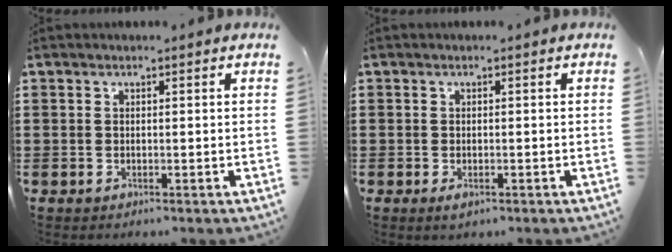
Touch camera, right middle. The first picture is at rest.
{"total": 0.7, "force": [-0.4, 0.3, 0.4], "torque": [-0.010, -0.004, -0.006]}